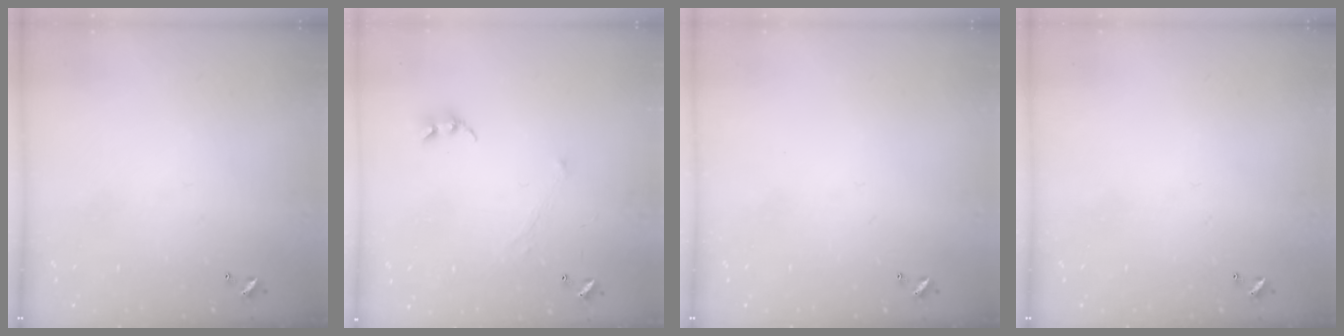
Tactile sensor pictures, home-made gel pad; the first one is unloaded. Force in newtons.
{"total": 0.7, "press": 0.0, "slide": 0.7}
{"total": 0.0}
{"total": 0.0}